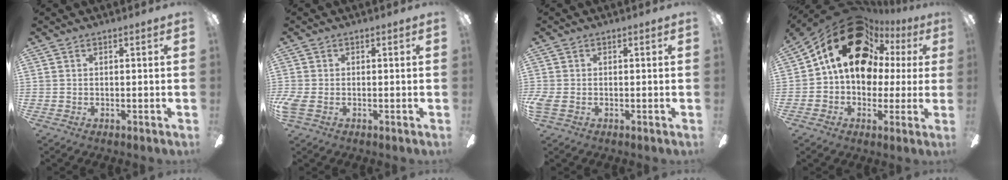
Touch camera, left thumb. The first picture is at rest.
{"total": 2.9, "force": [-1.0, 1.9, 2.0], "torque": [-0.046, 0.002, -0.020]}
{"total": 2.4, "force": [-0.8, 1.7, 1.5], "torque": [-0.032, 0.005, -0.017]}
{"total": 22.4, "force": [9.5, 14.8, 14.0], "torque": [-0.240, -0.033, 0.168]}